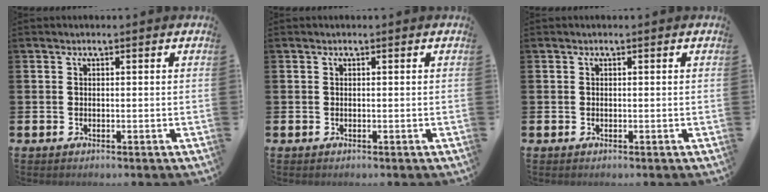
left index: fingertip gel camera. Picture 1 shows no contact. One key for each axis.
{"total": 0.0}
{"total": 0.0}